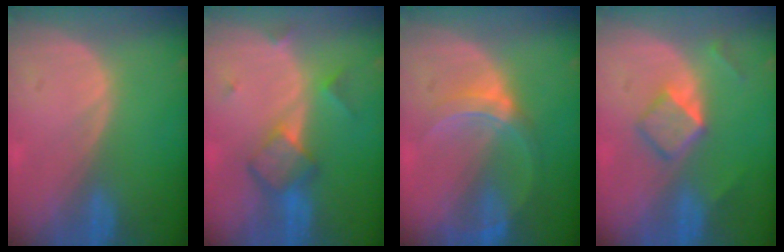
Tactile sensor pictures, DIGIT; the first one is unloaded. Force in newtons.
{"total": 5.7, "press": 5.4, "slide": 1.7}
{"total": 6.0, "press": 5.6, "slide": 2.0}
{"total": 5.2, "press": 4.5, "slide": 2.6}